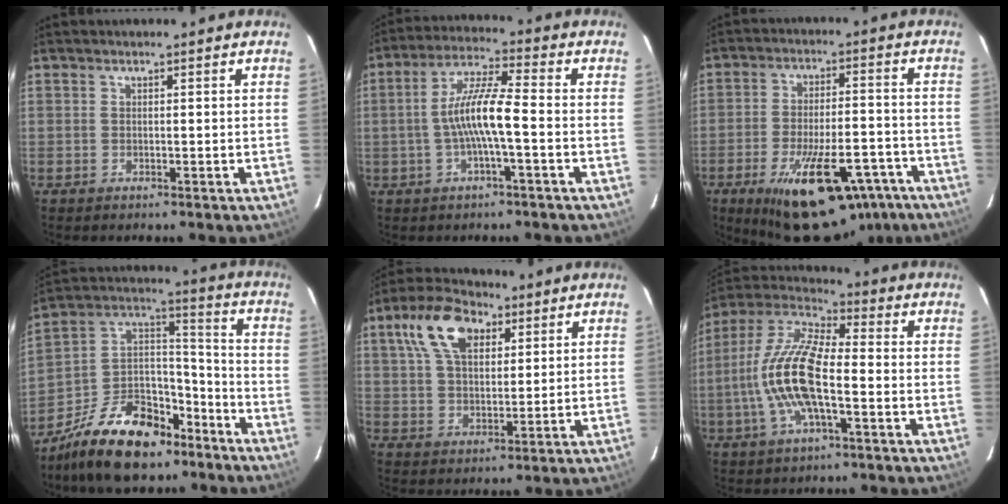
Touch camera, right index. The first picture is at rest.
{"total": 9.0, "force": [-1.8, 0.8, 8.8], "torque": [-0.178, 0.012, -0.035]}
{"total": 21.5, "force": [-13.8, 8.5, 14.0], "torque": [-0.231, -0.015, -0.191]}
{"total": 19.7, "force": [-13.2, 10.6, 10.1], "torque": [-0.209, 0.055, -0.208]}
{"total": 12.9, "force": [6.1, 7.1, 8.8], "torque": [-0.171, 0.037, 0.108]}
{"total": 15.7, "force": [-3.2, 5.3, 14.4], "torque": [-0.292, 0.000, -0.070]}